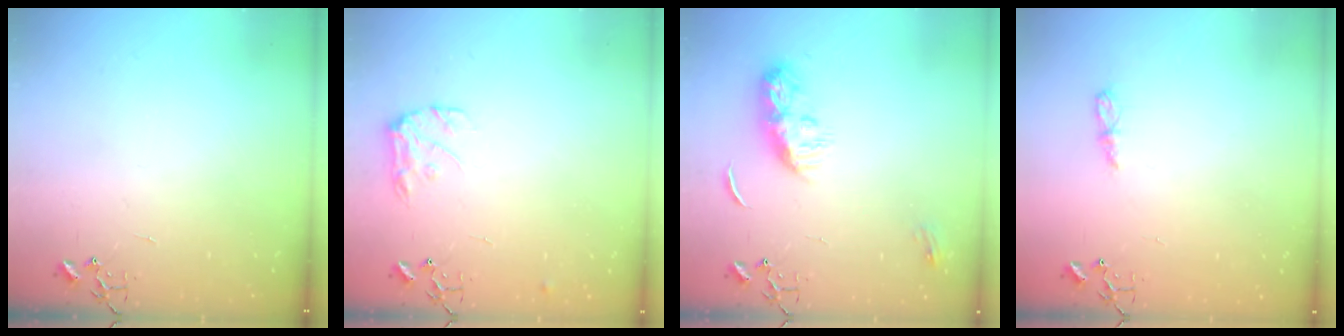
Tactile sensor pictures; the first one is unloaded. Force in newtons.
{"total": 8.9, "press": 8.9, "slide": 0.2}
{"total": 9.4, "press": 9.4, "slide": 0.2}
{"total": 5.2, "press": 5.2, "slide": 0.7}